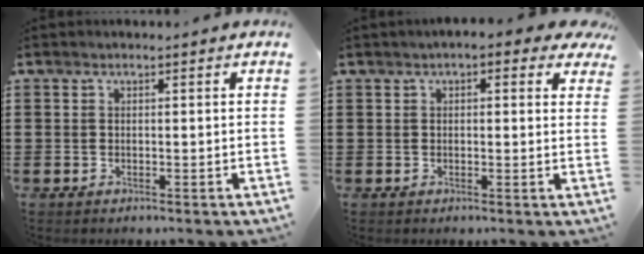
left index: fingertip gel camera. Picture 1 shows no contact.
{"total": 2.2, "force": [1.3, 0.8, 1.6], "torque": [-0.035, 0.005, 0.022]}